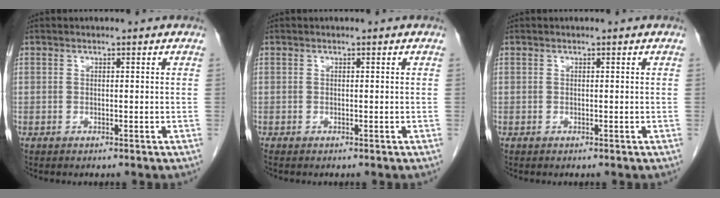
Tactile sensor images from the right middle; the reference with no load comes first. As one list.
[{"total": 0.0}, {"total": 0.0}]